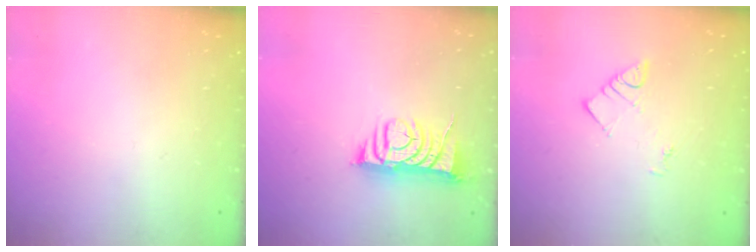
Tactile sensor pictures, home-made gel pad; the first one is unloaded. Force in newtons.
{"total": 8.3, "press": 8.2, "slide": 1.0}
{"total": 3.5, "press": 3.5, "slide": 0.4}